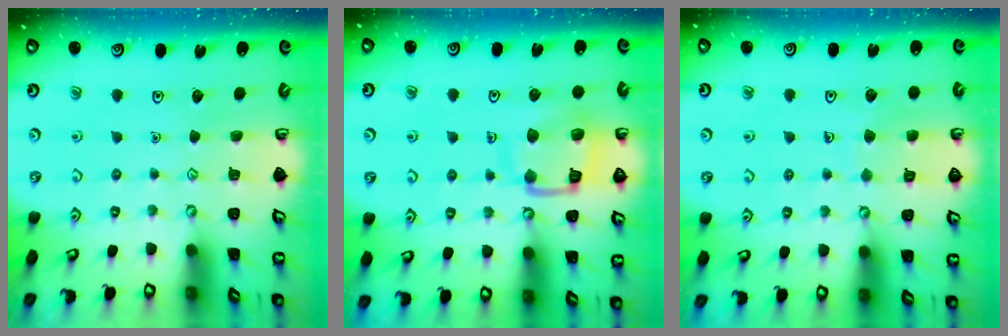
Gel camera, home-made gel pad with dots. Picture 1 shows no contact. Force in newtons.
{"total": 12.2, "press": 12.2, "slide": 1.3}
{"total": 5.4, "press": 5.4, "slide": 0.5}